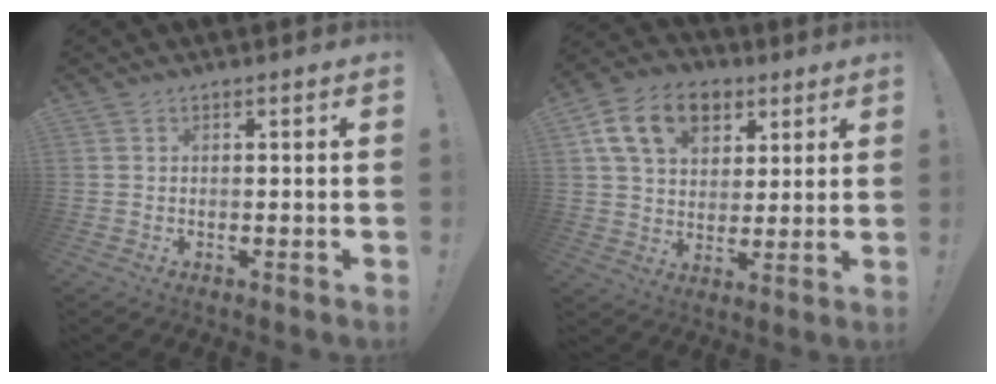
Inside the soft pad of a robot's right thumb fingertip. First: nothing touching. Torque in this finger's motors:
{"motor_torque": [-0.05, 0.63, 0.39, -0.06, 0.20]}